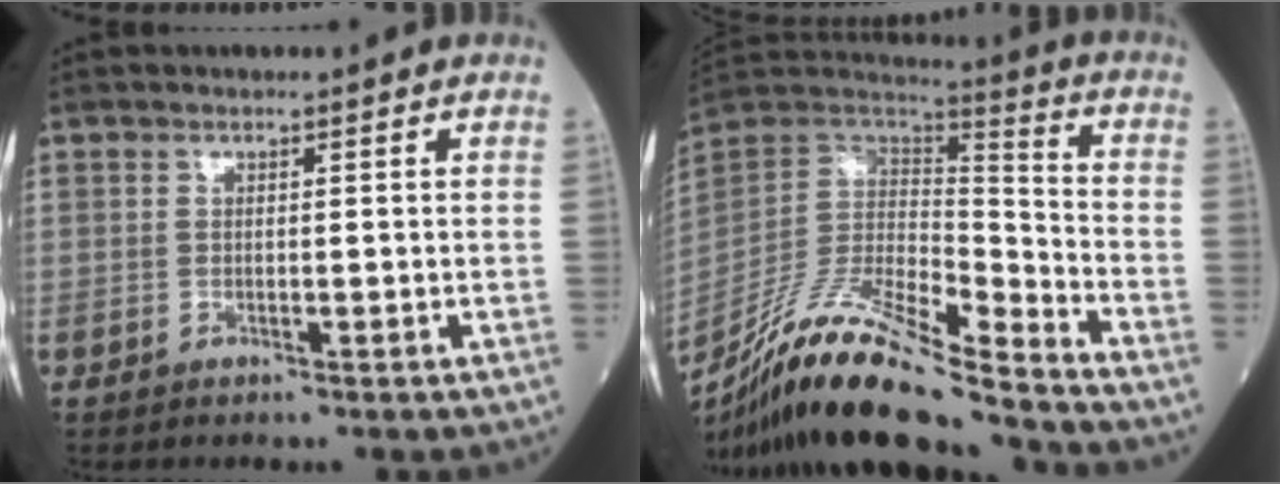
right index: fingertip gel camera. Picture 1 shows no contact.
{"total": 21.1, "force": [-17.0, 2.6, 12.4], "torque": [-0.267, -0.011, -0.318]}